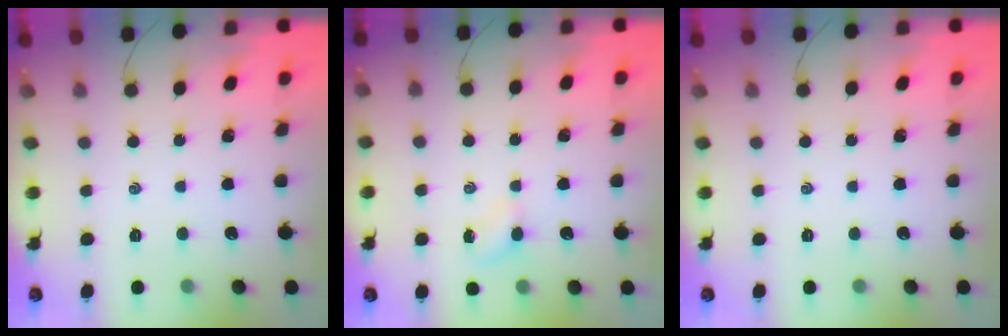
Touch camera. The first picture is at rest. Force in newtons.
{"total": 2.8, "press": 2.6, "slide": 0.9}
{"total": 0.0}